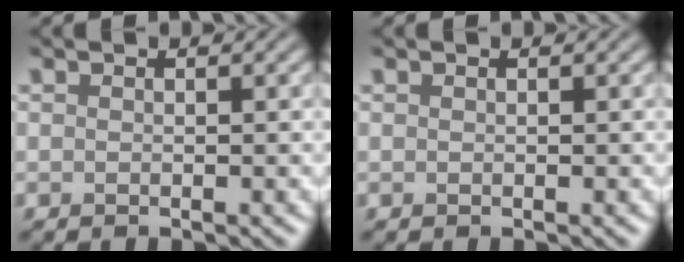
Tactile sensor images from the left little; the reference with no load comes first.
{"total": 0.0}